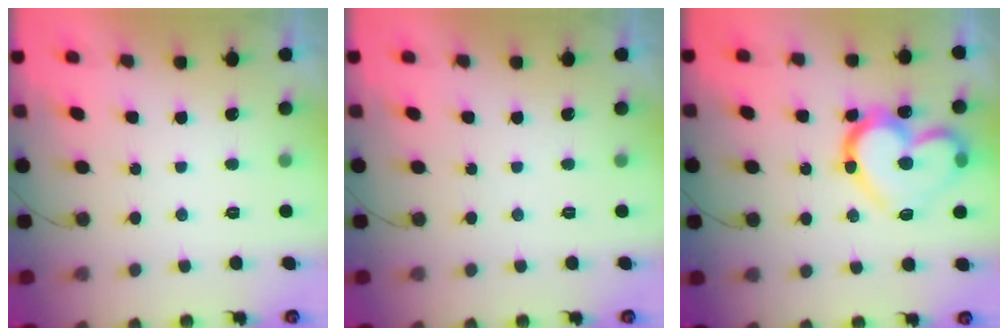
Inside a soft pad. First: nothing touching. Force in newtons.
{"total": 0.0}
{"total": 18.5, "press": 18.3, "slide": 2.3}